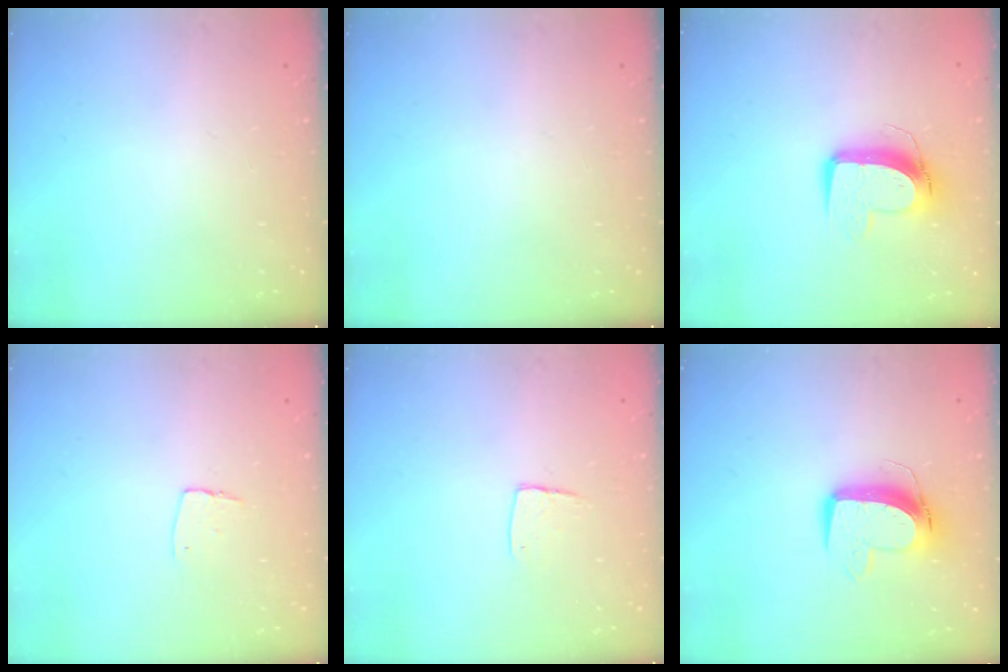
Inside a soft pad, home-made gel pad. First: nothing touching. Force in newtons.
{"total": 0.0}
{"total": 10.6, "press": 10.6, "slide": 0.6}
{"total": 4.9, "press": 4.8, "slide": 0.3}
{"total": 5.9, "press": 5.9, "slide": 0.4}
{"total": 11.1, "press": 11.0, "slide": 1.0}